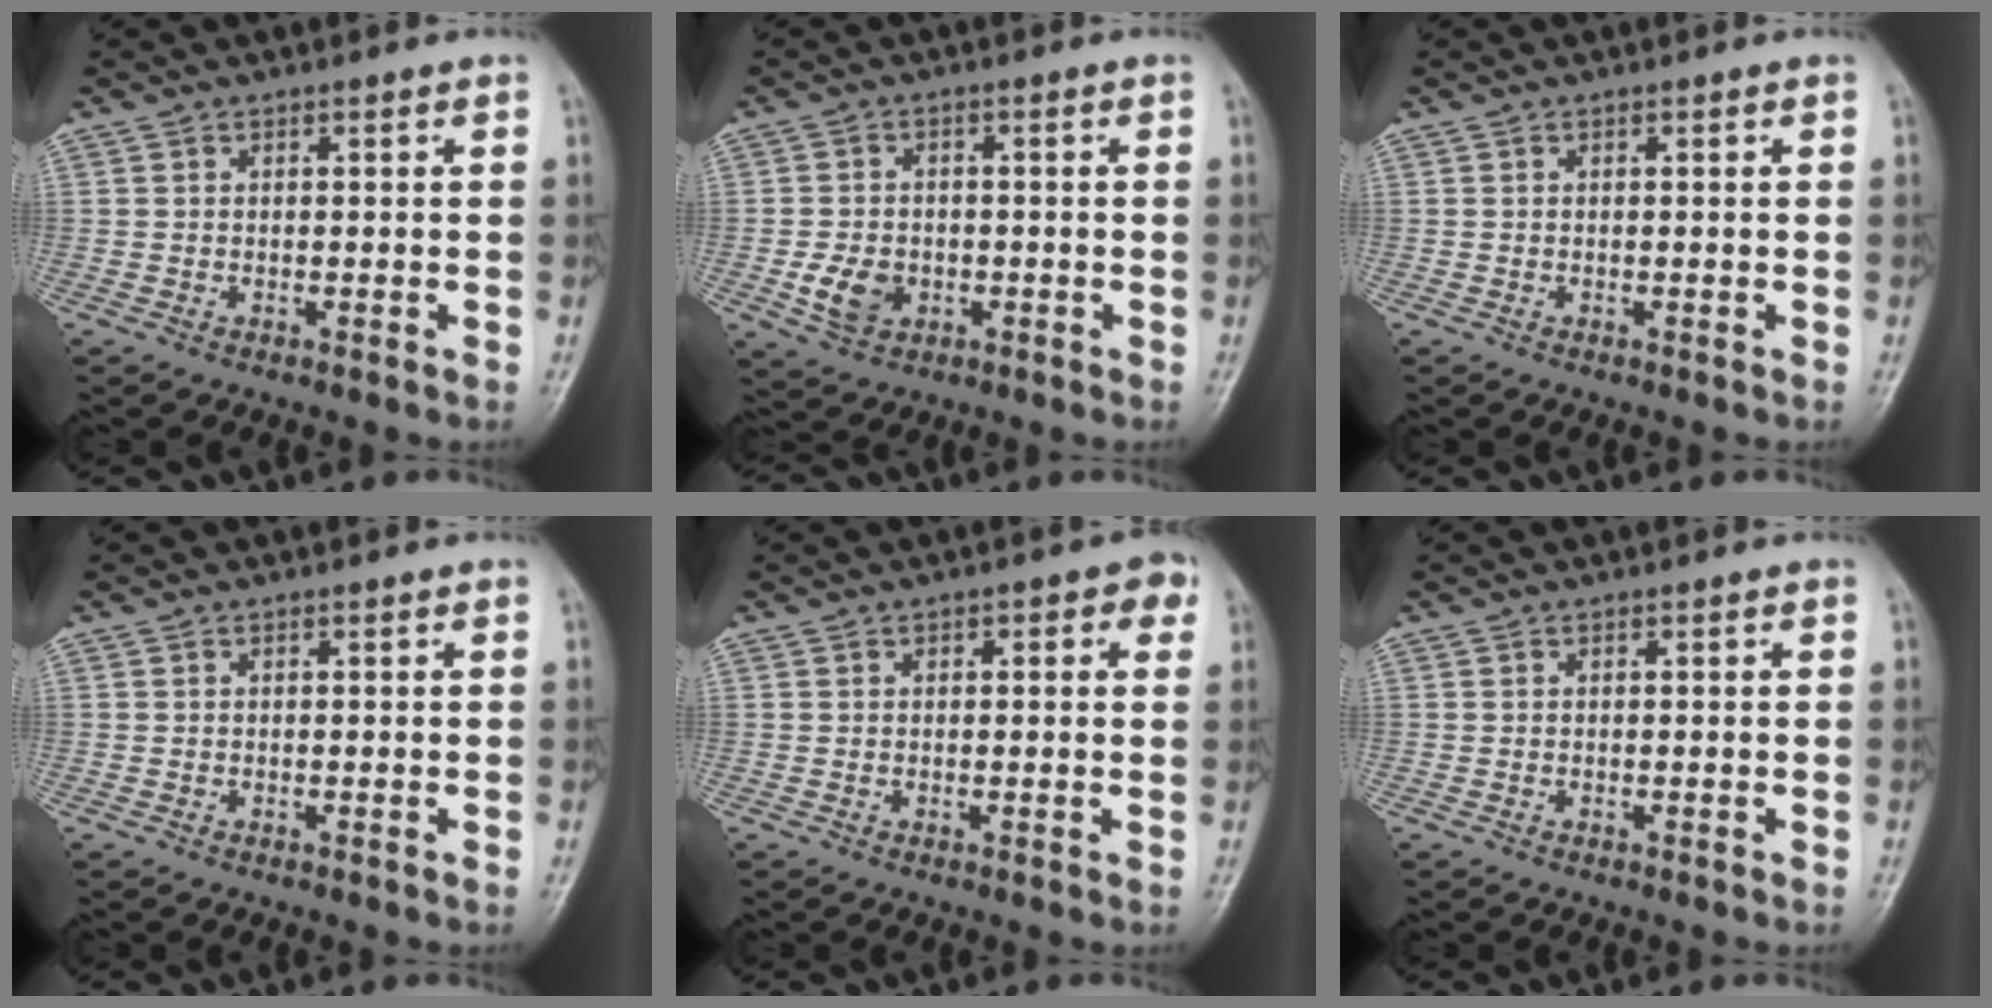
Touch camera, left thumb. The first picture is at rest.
{"total": 6.1, "force": [-1.4, 4.9, 3.3], "torque": [-0.046, 0.004, -0.018]}
{"total": 0.0}
{"total": 0.0}
{"total": 4.3, "force": [1.6, 1.9, 3.5], "torque": [-0.028, 0.003, 0.013]}
{"total": 0.0}